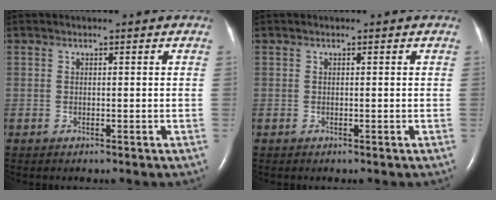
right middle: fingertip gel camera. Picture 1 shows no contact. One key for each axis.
{"total": 0.0}